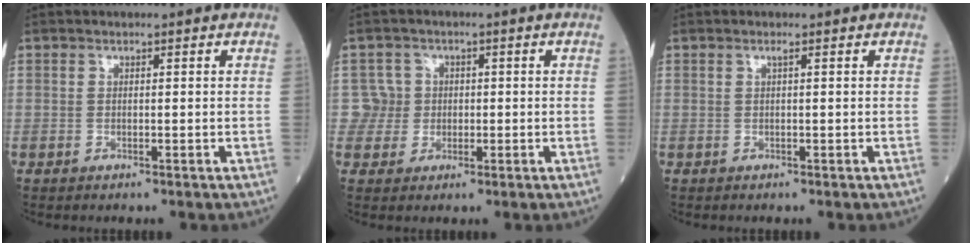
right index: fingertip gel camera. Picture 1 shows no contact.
{"total": 3.5, "force": [0.1, 3.5, -0.6], "torque": [0.027, 0.009, -0.001]}
{"total": 0.5, "force": [0.2, -0.1, 0.4], "torque": [-0.010, 0.000, 0.005]}